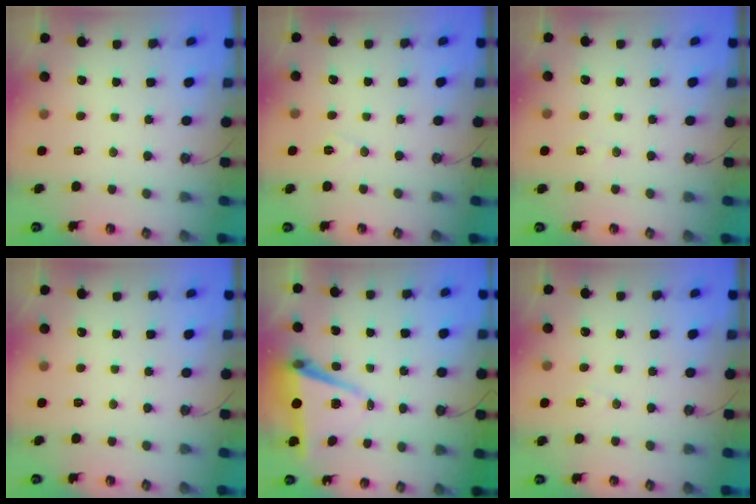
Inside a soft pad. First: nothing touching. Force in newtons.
{"total": 6.1, "press": 4.1, "slide": 4.6}
{"total": 5.4, "press": 3.0, "slide": 4.4}
{"total": 0.0}
{"total": 7.4, "press": 6.2, "slide": 4.1}
{"total": 5.9, "press": 3.9, "slide": 4.4}